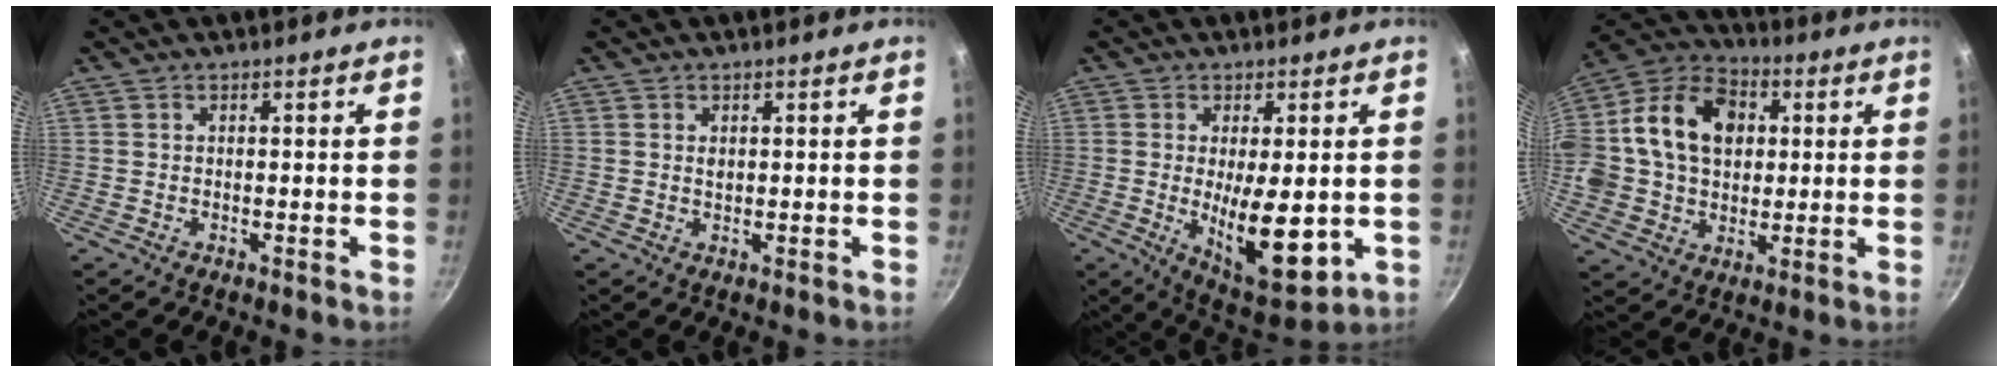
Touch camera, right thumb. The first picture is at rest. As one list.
[{"total": 1.0, "force": [0.4, 0.7, 0.7], "torque": [-0.011, 0.001, 0.007]}, {"total": 13.4, "force": [-1.4, 5.2, 12.2], "torque": [-0.170, -0.018, -0.004]}, {"total": 19.8, "force": [2.9, 15.0, 12.7], "torque": [-0.206, 0.028, 0.036]}]